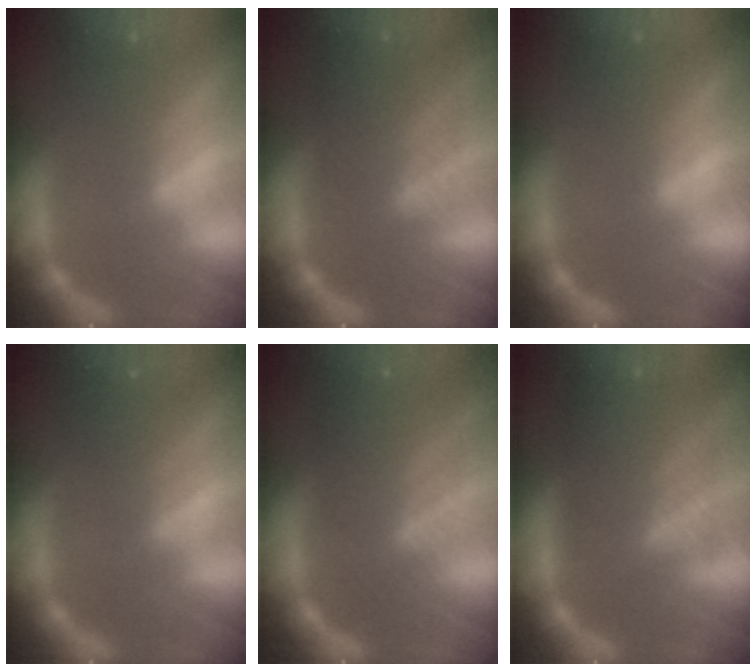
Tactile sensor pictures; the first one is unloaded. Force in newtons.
{"total": 7.0}
{"total": 1.4}
{"total": 2.5}
{"total": 7.1}
{"total": 8.6}